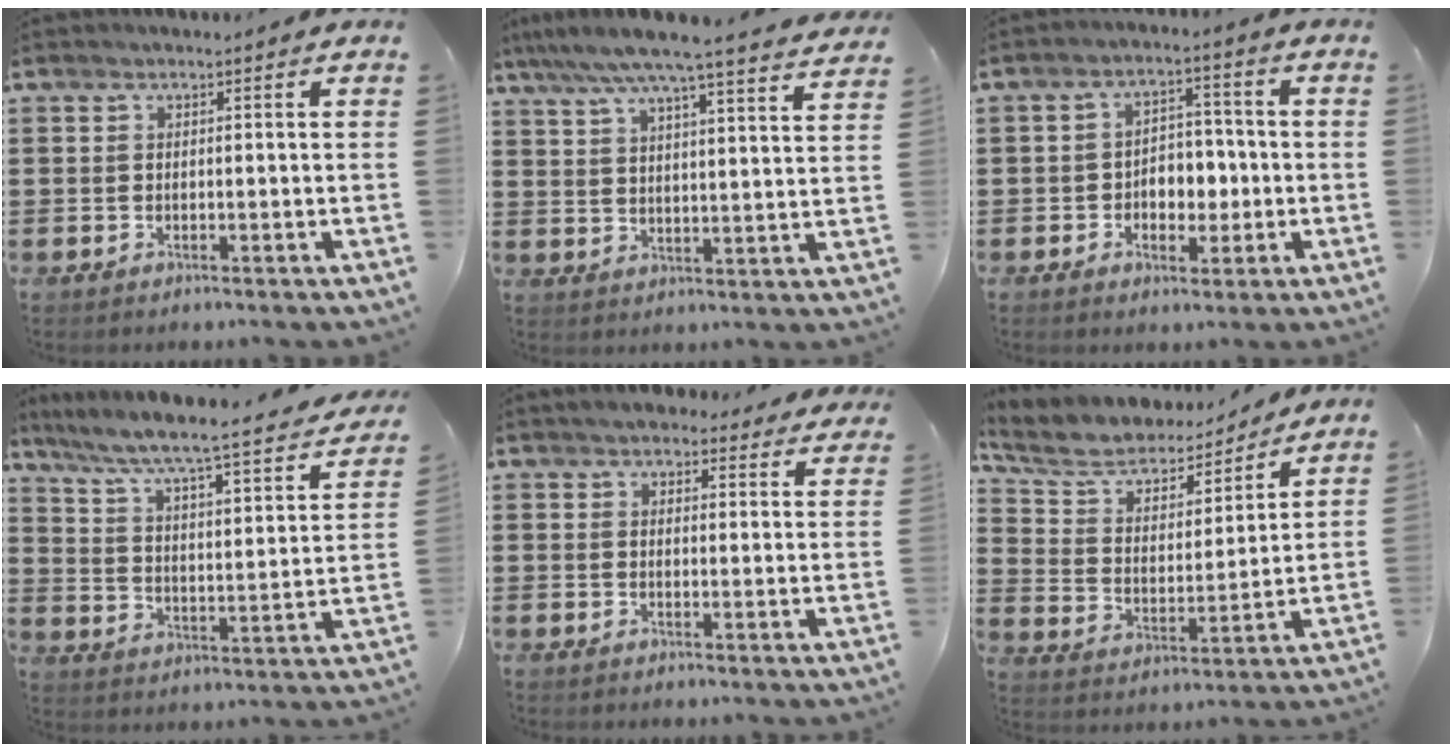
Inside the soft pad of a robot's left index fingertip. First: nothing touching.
{"total": 6.4, "force": [5.7, -0.5, 2.9], "torque": [-0.079, -0.038, 0.095]}
{"total": 4.6, "force": [-1.0, 3.5, 2.8], "torque": [-0.053, 0.006, -0.026]}
{"total": 5.5, "force": [4.1, 0.4, 3.7], "torque": [-0.092, -0.039, 0.055]}
{"total": 4.1, "force": [3.8, 1.0, 1.1], "torque": [-0.024, -0.012, 0.070]}
{"total": 6.8, "force": [5.6, 2.8, 2.7], "torque": [-0.085, -0.032, 0.093]}